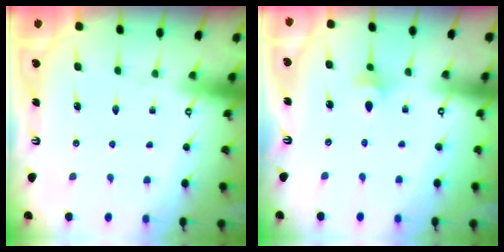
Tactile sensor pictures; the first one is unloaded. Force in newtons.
{"total": 3.4, "press": 3.3, "slide": 0.8}